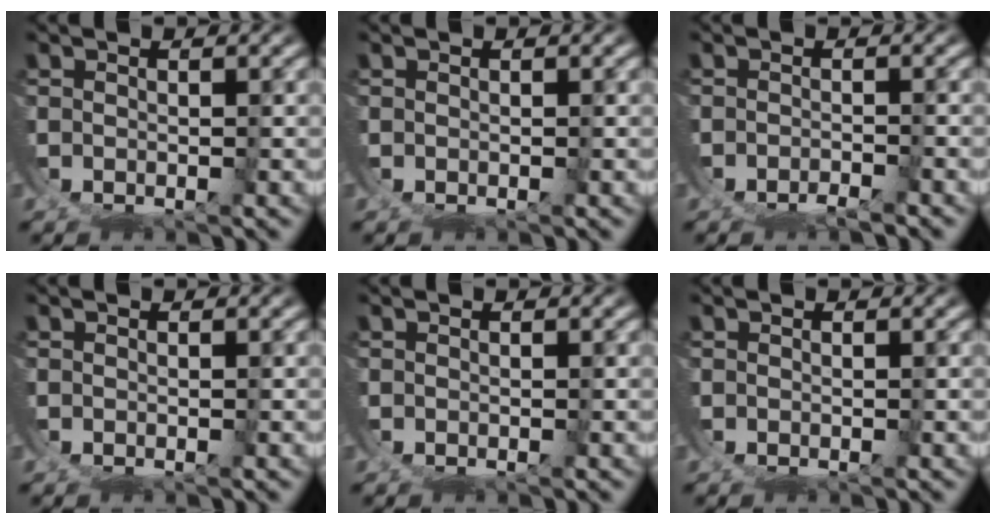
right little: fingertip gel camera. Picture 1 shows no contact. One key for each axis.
{"total": 0.0}
{"total": 1.4, "fx": -0.9, "fy": -1.1, "fz": -0.1, "tx": 0.010, "ty": 0.004, "tz": -0.020}
{"total": 0.0}
{"total": 0.0}
{"total": 0.0}